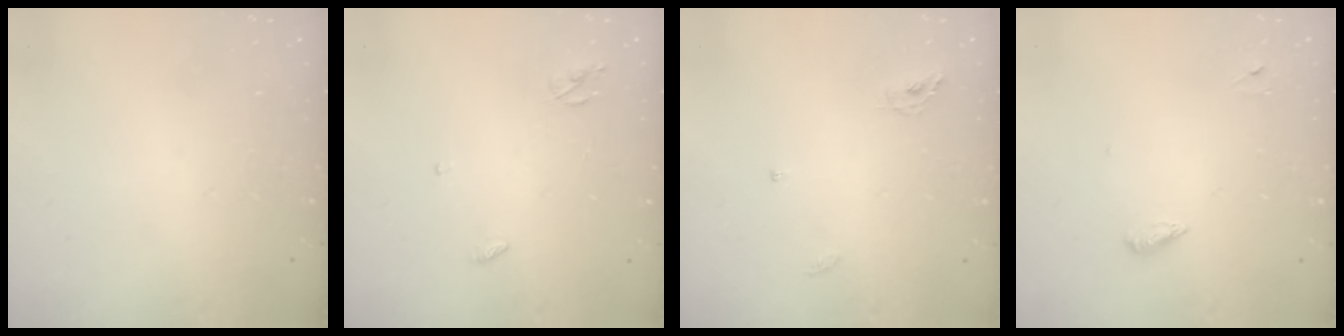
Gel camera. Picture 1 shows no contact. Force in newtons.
{"total": 3.7, "press": 3.7, "slide": 0.2}
{"total": 5.5, "press": 5.5, "slide": 0.4}
{"total": 4.6, "press": 4.4, "slide": 1.0}